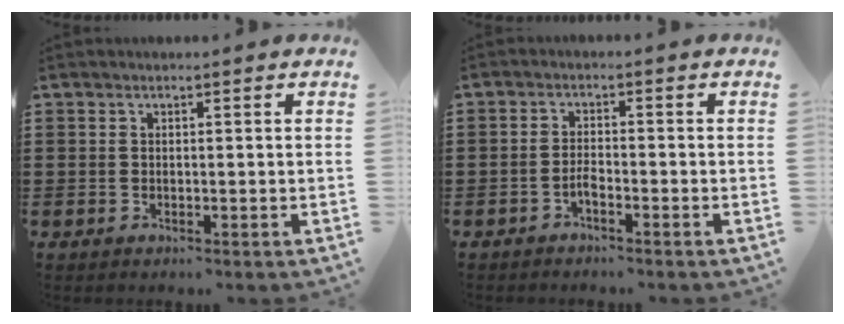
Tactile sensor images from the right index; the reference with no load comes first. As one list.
[{"total": 1.8, "force": [-1.3, 0.4, 1.2], "torque": [-0.025, 0.001, -0.024]}]